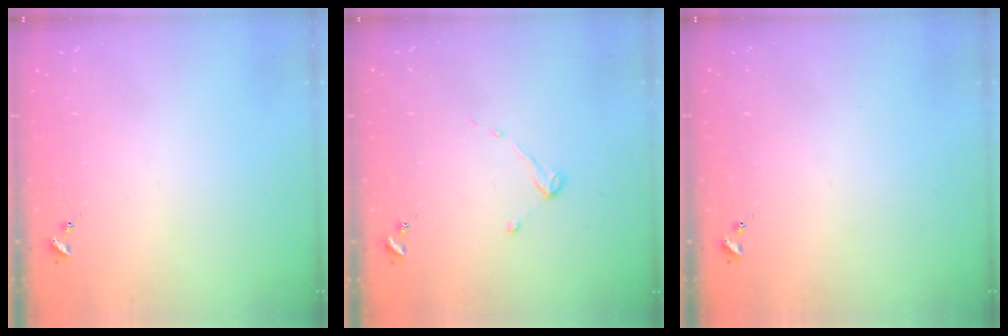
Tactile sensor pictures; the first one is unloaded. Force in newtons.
{"total": 2.7, "press": 2.7, "slide": 0.3}
{"total": 0.0}